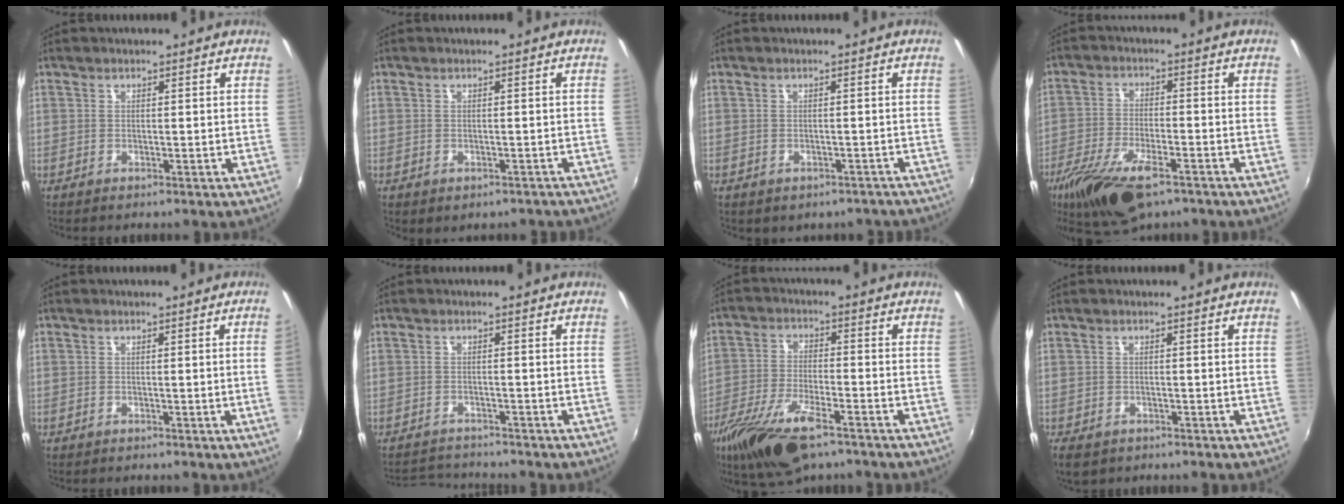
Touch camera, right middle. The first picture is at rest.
{"total": 3.8, "force": [-2.9, 1.9, 1.7], "torque": [-0.029, -0.008, -0.027]}
{"total": 5.4, "force": [-4.3, 2.8, 1.7], "torque": [-0.032, -0.001, -0.036]}
{"total": 15.6, "force": [-10.0, 5.8, 10.5], "torque": [-0.227, -0.044, -0.180]}
{"total": 1.6, "force": [-0.2, -1.0, 1.3], "torque": [-0.016, -0.011, 0.000]}
{"total": 4.7, "force": [-4.6, 0.7, 0.3], "torque": [-0.025, 0.003, -0.079]}
{"total": 16.6, "force": [-11.0, 5.5, 11.2], "torque": [-0.238, -0.053, -0.202]}
{"total": 4.8, "force": [-2.9, 2.9, 2.4], "torque": [-0.057, -0.016, -0.044]}